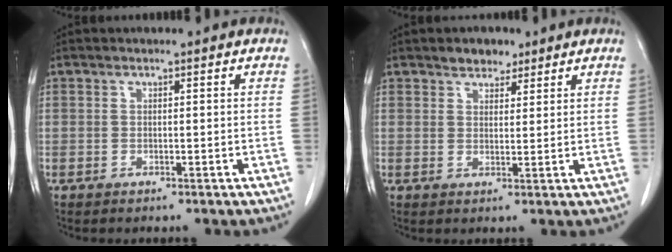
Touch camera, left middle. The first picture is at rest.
{"total": 3.2, "force": [2.4, 1.8, 1.0], "torque": [-0.015, 0.003, 0.038]}